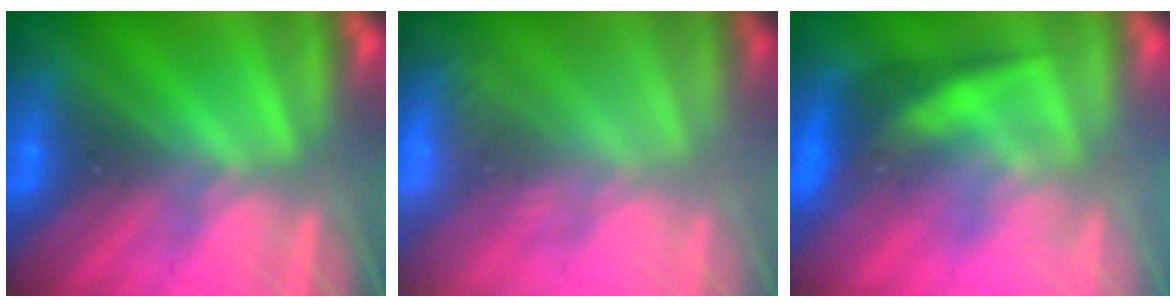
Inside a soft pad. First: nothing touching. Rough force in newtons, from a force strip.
{"total": 2.4}
{"total": 2.9}